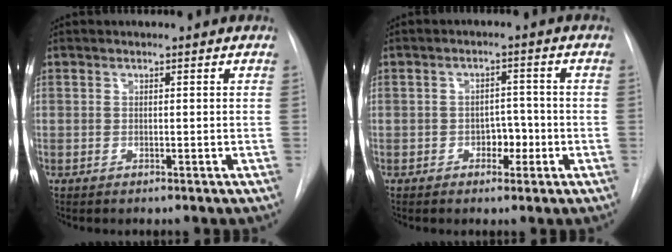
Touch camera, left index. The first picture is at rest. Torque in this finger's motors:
{"motor_torque": [-0.24, 0.09, 0.04, 0.00]}